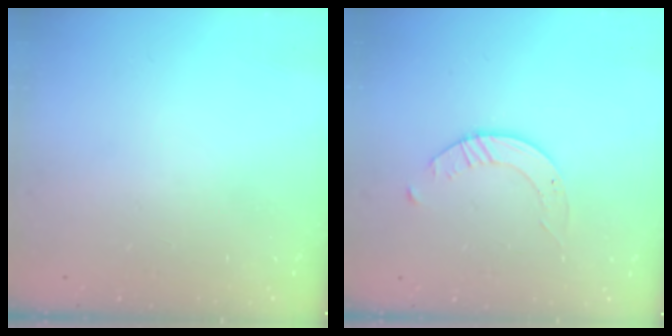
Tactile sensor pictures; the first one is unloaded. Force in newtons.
{"total": 2.7, "press": 2.7, "slide": 0.3}